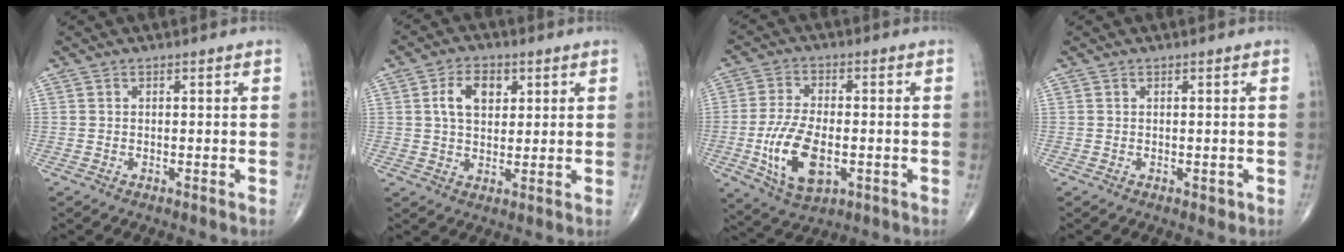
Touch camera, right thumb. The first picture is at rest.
{"total": 7.2, "force": [2.2, 4.7, 5.0], "torque": [-0.070, -0.002, 0.038]}
{"total": 12.5, "force": [-2.8, 6.5, 10.3], "torque": [-0.195, 0.001, -0.043]}
{"total": 0.7, "force": [-0.1, 0.5, 0.5], "torque": [0.002, 0.001, -0.001]}